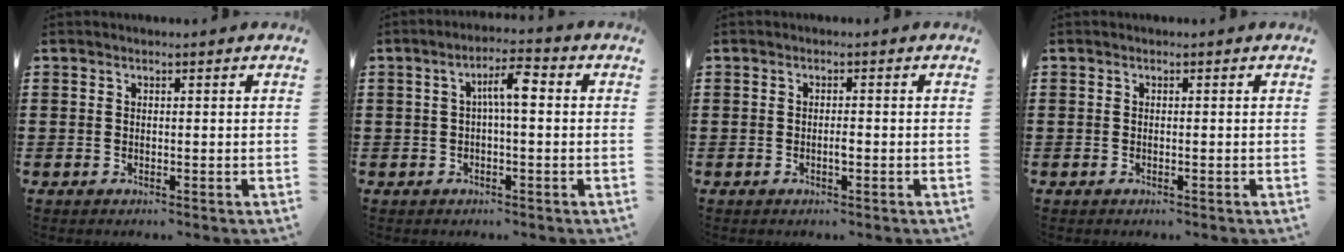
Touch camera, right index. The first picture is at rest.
{"total": 4.9, "force": [0.2, 1.2, 4.7], "torque": [-0.090, 0.015, -0.001]}
{"total": 1.4, "force": [-0.4, 0.3, 1.3], "torque": [-0.025, -0.002, -0.007]}
{"total": 0.0}